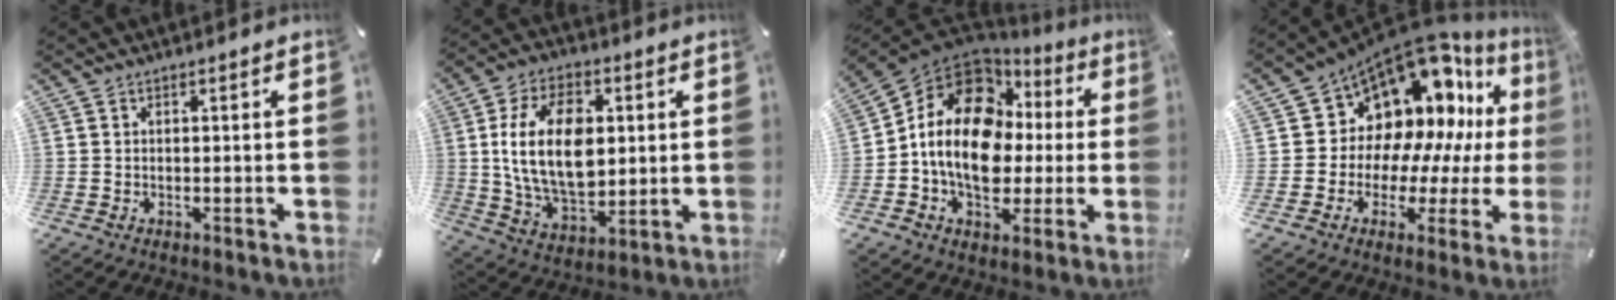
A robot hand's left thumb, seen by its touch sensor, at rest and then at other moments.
{"total": 18.2, "force": [2.5, 12.0, 13.5], "torque": [-0.274, 0.007, 0.045]}
{"total": 16.8, "force": [0.6, 13.4, 10.2], "torque": [-0.210, -0.009, 0.011]}
{"total": 12.2, "force": [6.8, 9.1, 4.5], "torque": [-0.072, -0.098, 0.128]}